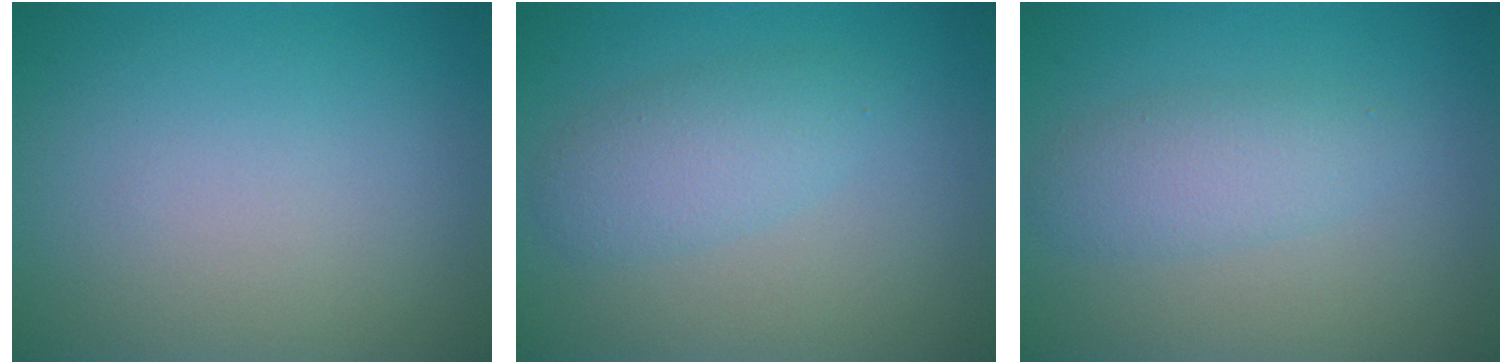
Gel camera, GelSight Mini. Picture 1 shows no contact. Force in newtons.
{"total": 2.8, "press": 2.8, "slide": 0.1}
{"total": 2.6, "press": 2.6, "slide": 0.1}